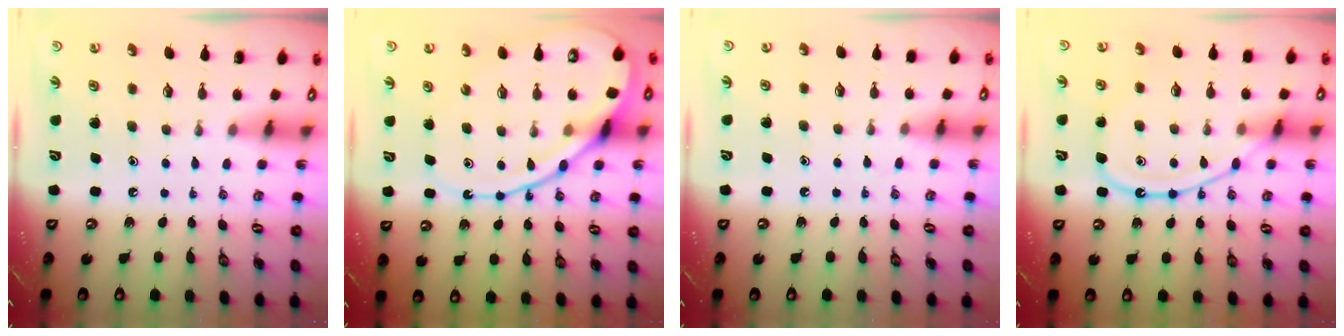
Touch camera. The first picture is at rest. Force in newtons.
{"total": 15.8, "press": 15.7, "slide": 1.5}
{"total": 5.4, "press": 5.4, "slide": 0.7}
{"total": 13.3, "press": 13.3, "slide": 1.2}